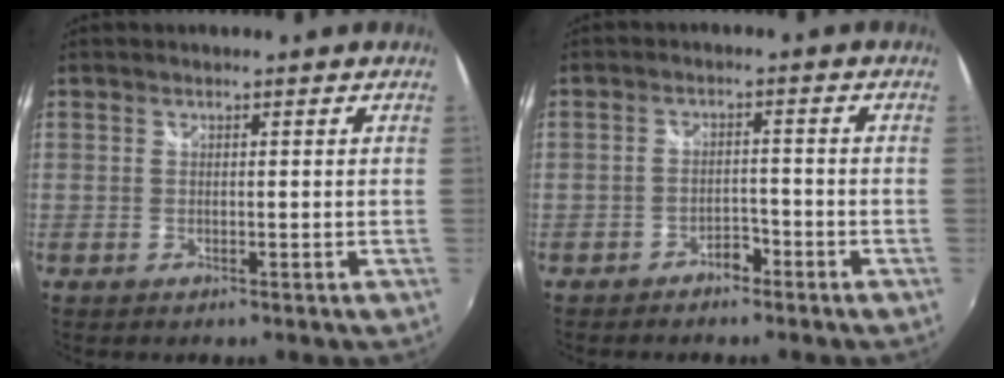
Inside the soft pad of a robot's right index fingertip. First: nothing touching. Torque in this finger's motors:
{"motor_torque": [-0.74, 0.82, 0.01, 0.03]}